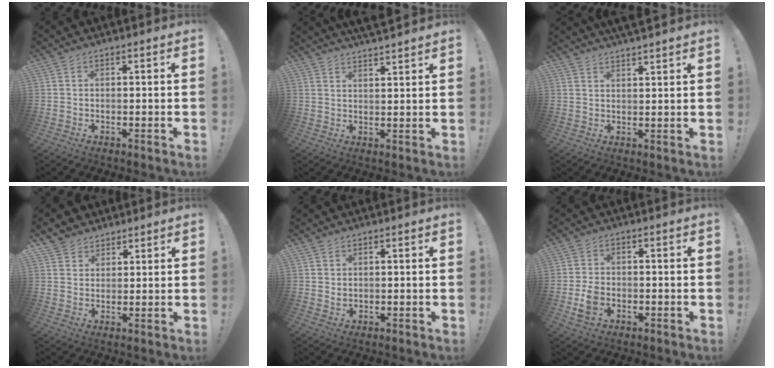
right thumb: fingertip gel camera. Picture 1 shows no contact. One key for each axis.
{"total": 4.4, "fx": 4.1, "fy": 0.5, "fz": 1.3, "tx": -0.020, "ty": -0.025, "tz": 0.075}
{"total": 3.5, "fx": 3.4, "fy": 0.2, "fz": 0.9, "tx": -0.011, "ty": -0.022, "tz": 0.061}
{"total": 4.6, "fx": 3.5, "fy": 3.0, "fz": -0.2, "tx": 0.007, "ty": -0.028, "tz": 0.068}
{"total": 1.5, "fx": 0.9, "fy": 1.1, "fz": 0.5, "tx": -0.002, "ty": -0.003, "tz": 0.015}
{"total": 6.8, "fx": -2.1, "fy": 4.8, "fz": 4.4, "tx": -0.071, "ty": -0.004, "tz": -0.038}